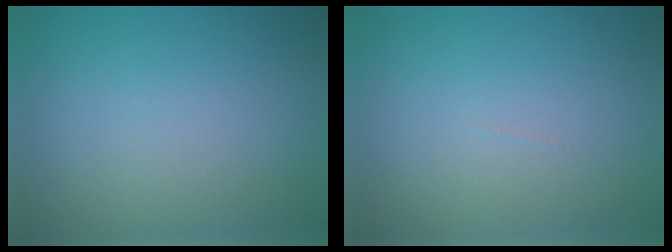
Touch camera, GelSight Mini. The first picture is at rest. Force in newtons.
{"total": 0.0}